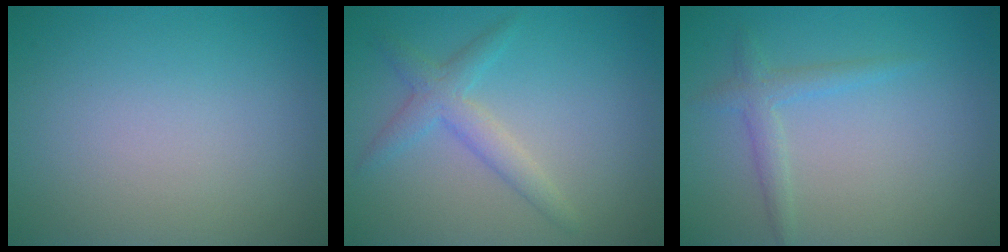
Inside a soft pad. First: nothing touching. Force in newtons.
{"total": 2.6, "press": 2.6, "slide": 0.1}
{"total": 1.8, "press": 1.8, "slide": 0.0}